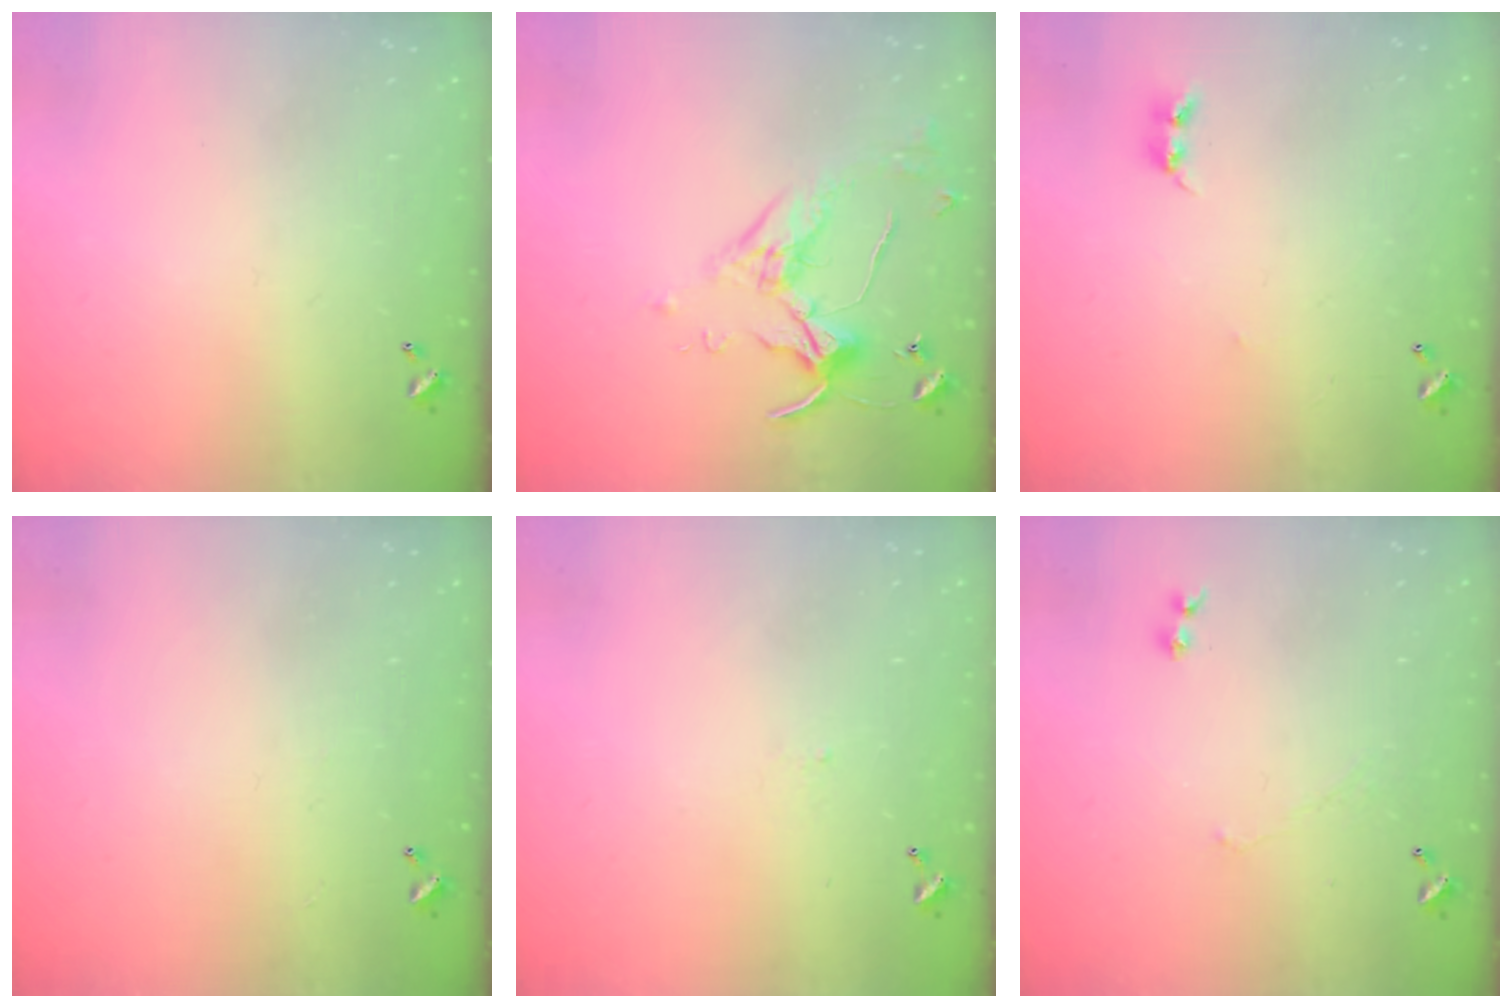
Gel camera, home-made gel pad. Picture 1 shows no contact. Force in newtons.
{"total": 4.0, "press": 3.9, "slide": 0.5}
{"total": 2.2, "press": 2.2, "slide": 0.4}
{"total": 0.6, "press": 0.2, "slide": 0.6}
{"total": 2.1, "press": 2.1, "slide": 0.2}
{"total": 1.5, "press": 1.4, "slide": 0.6}